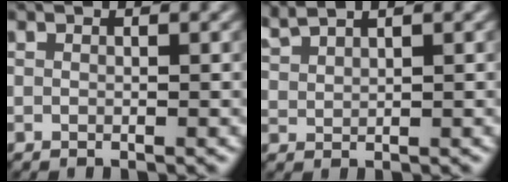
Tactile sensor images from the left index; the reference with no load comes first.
{"total": 2.4, "force": [2.3, 0.3, 0.7], "torque": [-0.018, 0.011, 0.053]}